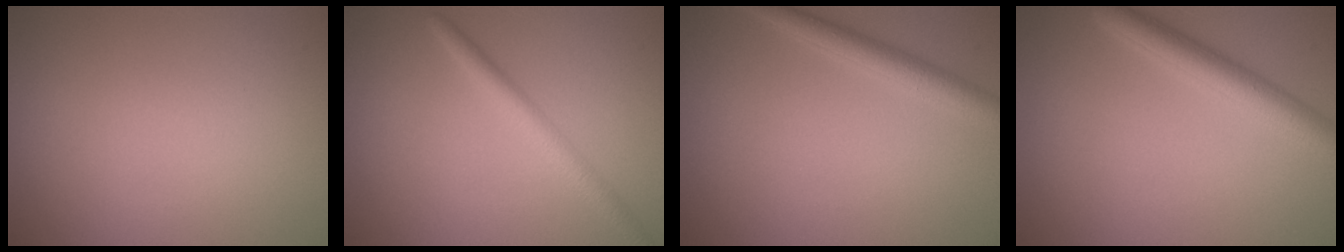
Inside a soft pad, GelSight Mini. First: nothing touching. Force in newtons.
{"total": 2.5, "press": 2.5, "slide": 0.1}
{"total": 2.7, "press": 2.7, "slide": 0.2}
{"total": 3.9, "press": 3.9, "slide": 0.2}